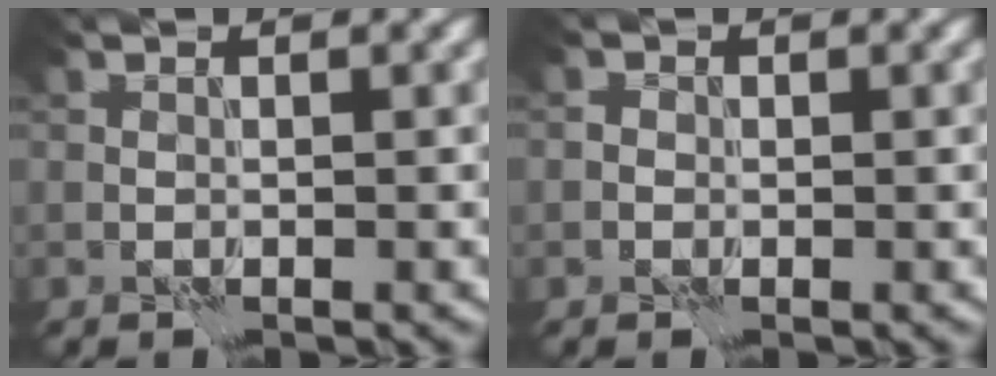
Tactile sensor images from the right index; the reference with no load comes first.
{"total": 0.7, "force": [-0.2, 0.7, 0.2], "torque": [-0.001, 0.003, -0.009]}